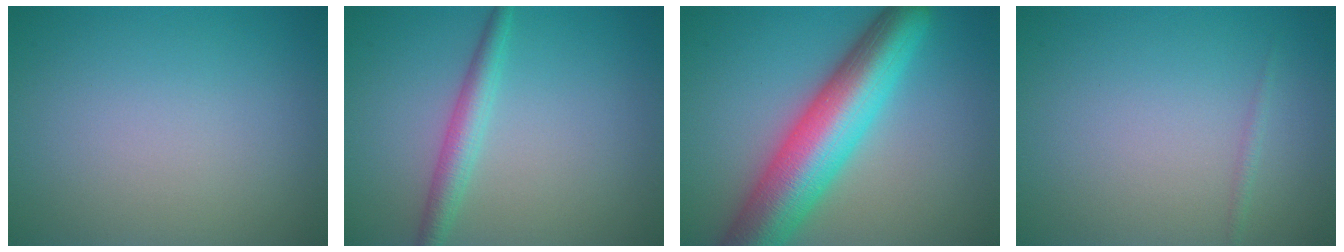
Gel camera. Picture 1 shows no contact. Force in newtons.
{"total": 2.6, "press": 2.6, "slide": 0.1}
{"total": 10.5, "press": 10.5, "slide": 0.2}
{"total": 0.6, "press": 0.6, "slide": 0.0}